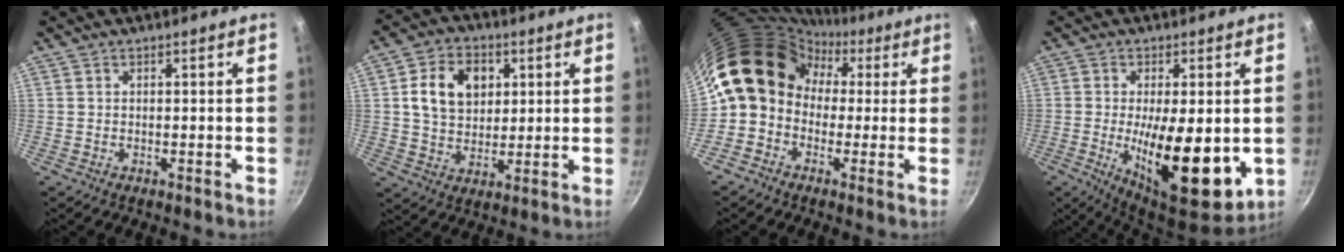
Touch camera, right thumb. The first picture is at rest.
{"total": 11.5, "force": [2.9, 8.5, 7.1], "torque": [-0.097, 0.001, 0.044]}
{"total": 13.7, "force": [1.3, 11.6, 7.1], "torque": [-0.089, 0.044, -0.004]}
{"total": 16.6, "force": [-2.1, 6.1, 15.3], "torque": [-0.223, -0.011, -0.024]}